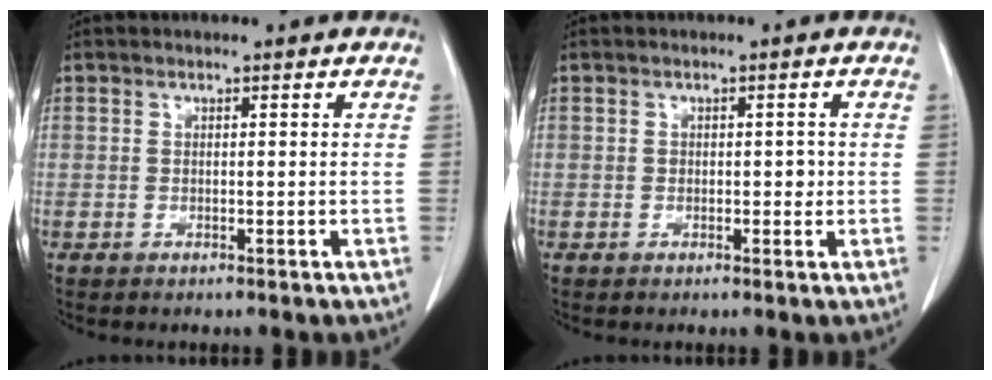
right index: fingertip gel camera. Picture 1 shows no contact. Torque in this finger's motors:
{"motor_torque": [0.15, -0.11, 0.00, 0.02]}